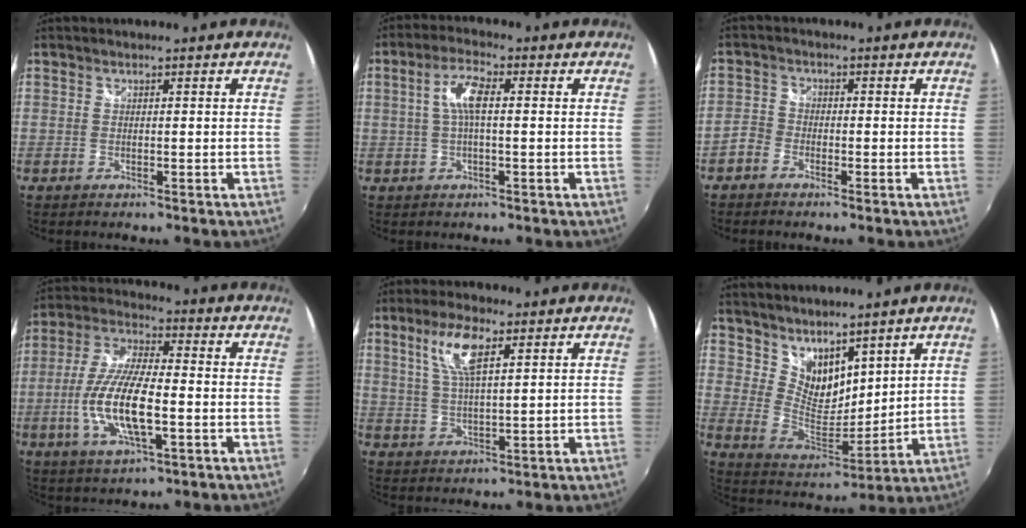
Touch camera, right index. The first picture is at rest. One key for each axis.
{"total": 5.4, "fx": 0.5, "fy": 1.4, "fz": 5.2, "tx": -0.102, "ty": 0.009, "tz": 0.011}
{"total": 3.0, "fx": -2.0, "fy": 2.0, "fz": 0.8, "tx": -0.021, "ty": 0.008, "tz": -0.046}
{"total": 14.2, "fx": -3.2, "fy": 4.5, "fz": 13.0, "tx": -0.269, "ty": -0.006, "tz": -0.062}
{"total": 7.6, "fx": 3.5, "fy": 2.0, "fz": 6.5, "tx": -0.129, "ty": 0.005, "tz": 0.071}
{"total": 10.6, "fx": 8.1, "fy": 5.5, "fz": 4.3, "tx": -0.076, "ty": 0.000, "tz": 0.164}